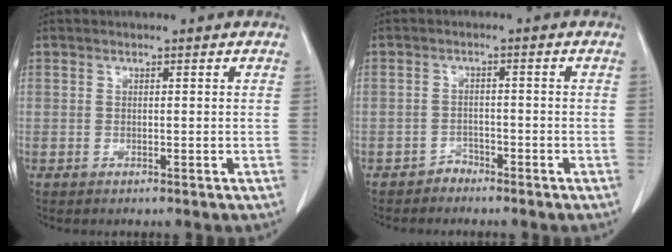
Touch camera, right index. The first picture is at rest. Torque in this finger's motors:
{"motor_torque": [-0.01, 0.02, -0.04, -0.01]}